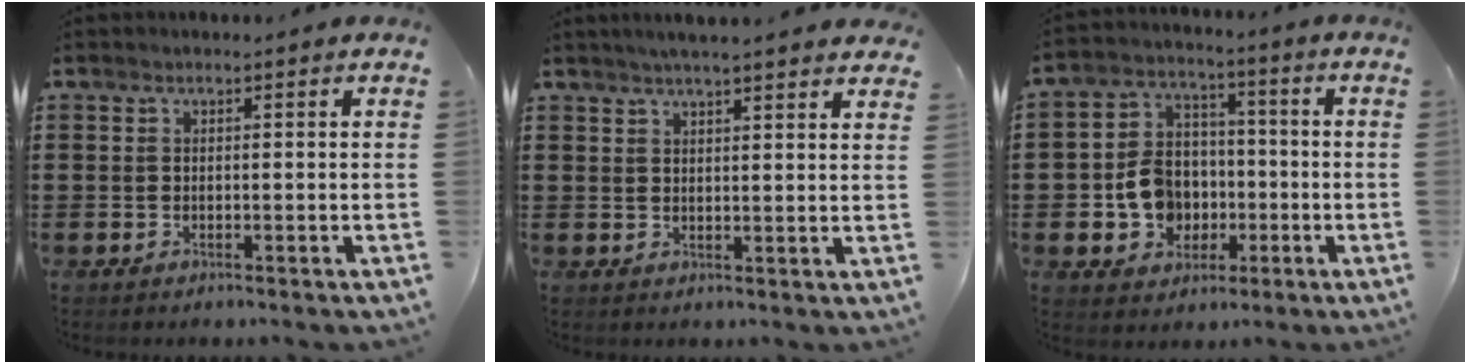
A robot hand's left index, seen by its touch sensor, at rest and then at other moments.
{"total": 3.1, "force": [2.9, -0.3, 1.2], "torque": [-0.031, -0.004, 0.052]}
{"total": 8.5, "force": [-1.7, 7.4, 3.8], "torque": [-0.105, 0.023, -0.028]}